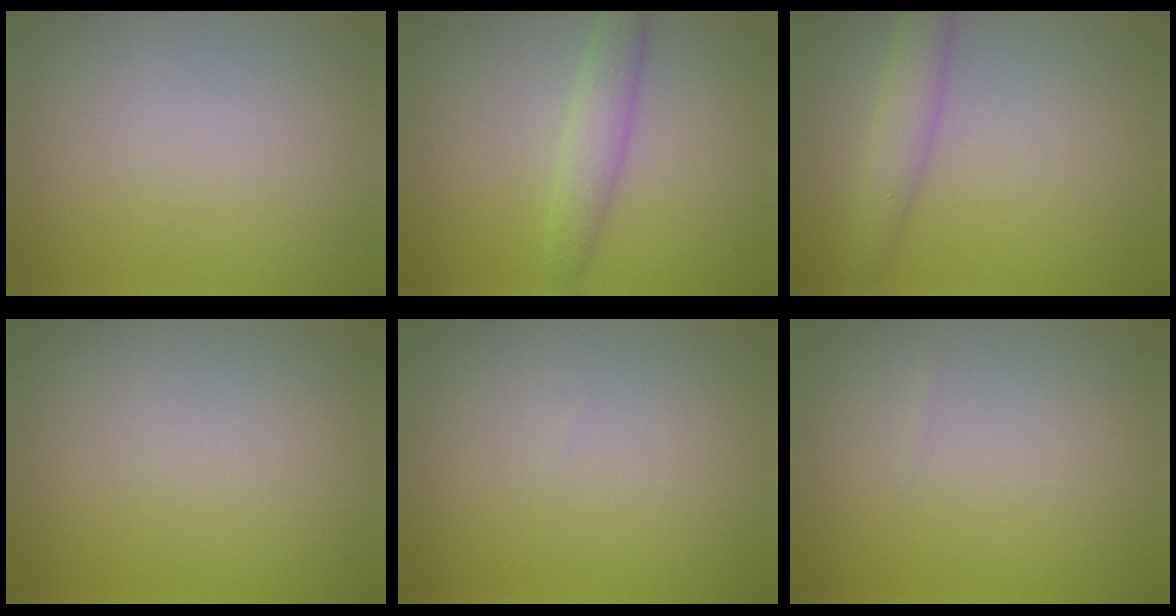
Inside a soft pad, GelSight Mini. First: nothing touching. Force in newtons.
{"total": 2.6, "press": 2.6, "slide": 0.0}
{"total": 2.7, "press": 2.7, "slide": 0.1}
{"total": 0.0}
{"total": 0.0}
{"total": 0.0}